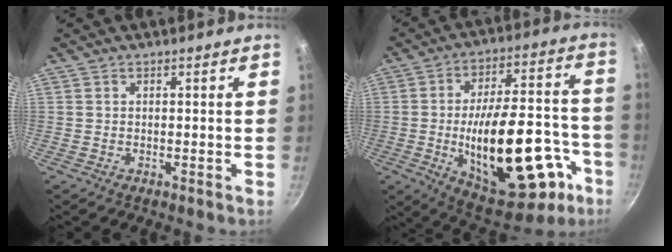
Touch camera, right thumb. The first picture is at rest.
{"total": 28.2, "force": [-9.1, 13.0, 23.3], "torque": [-0.306, 0.042, -0.108]}